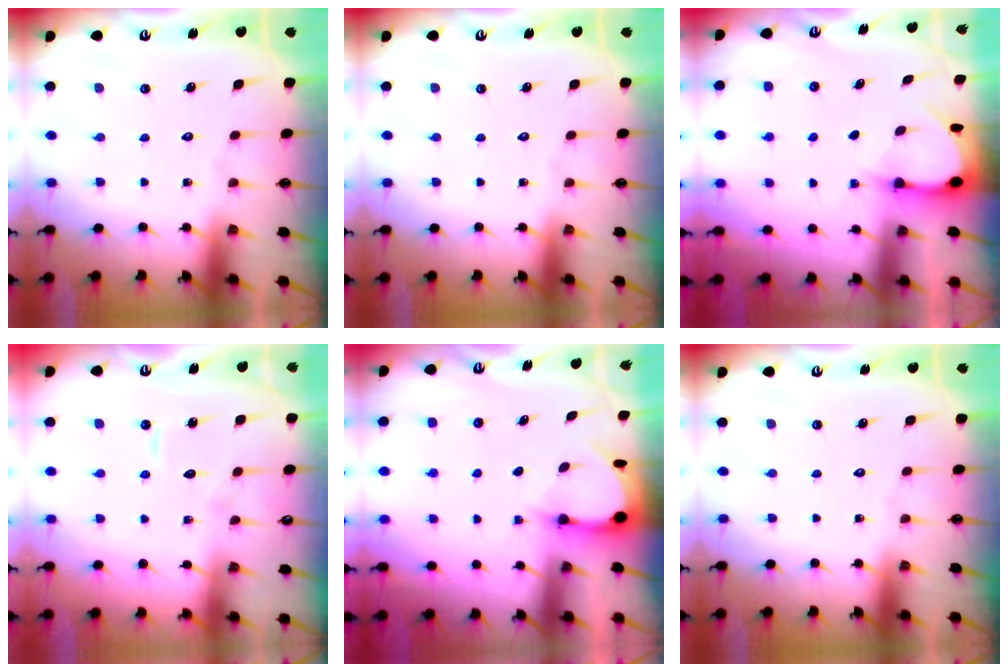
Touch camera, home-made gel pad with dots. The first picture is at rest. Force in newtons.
{"total": 0.0}
{"total": 3.1, "press": 3.1, "slide": 0.3}
{"total": 4.5, "press": 4.5, "slide": 0.3}
{"total": 3.3, "press": 3.3, "slide": 0.4}
{"total": 0.0}